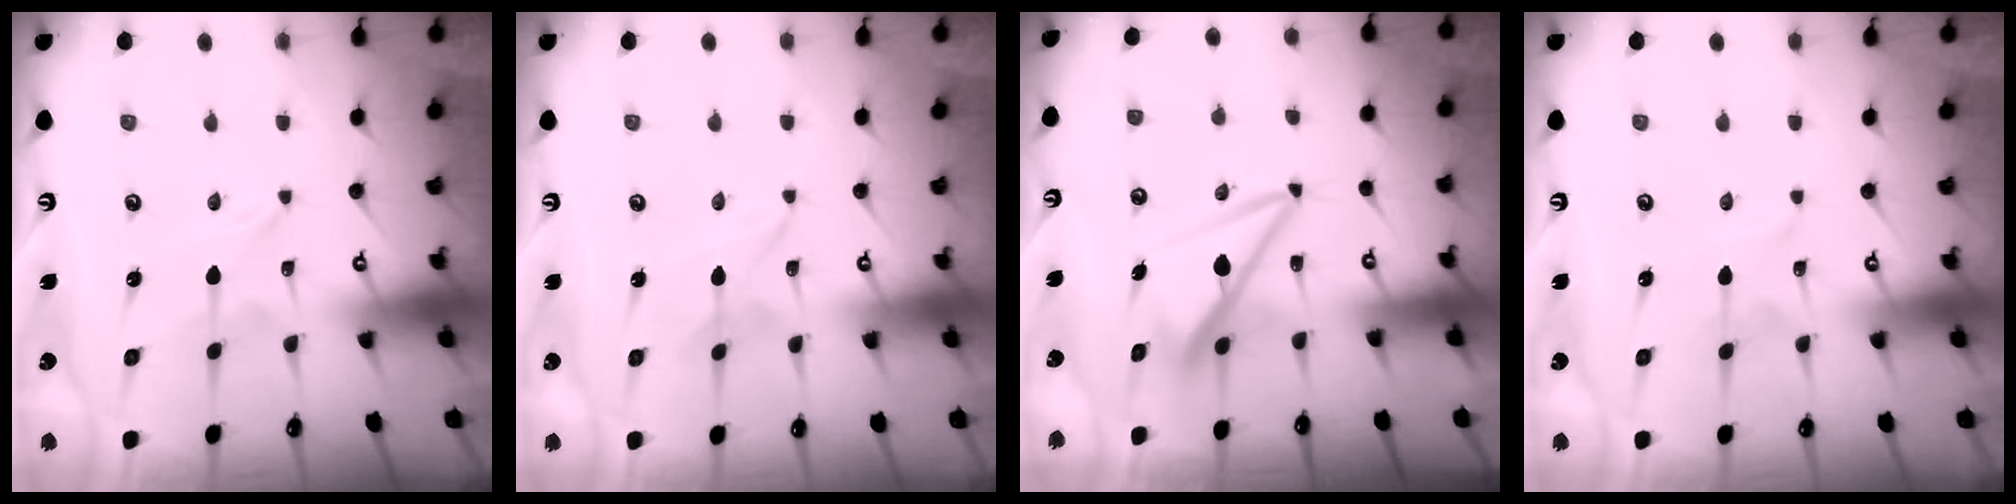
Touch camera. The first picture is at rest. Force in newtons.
{"total": 1.3, "press": 1.3, "slide": 0.1}
{"total": 9.7, "press": 9.6, "slide": 1.1}
{"total": 0.7, "press": 0.7, "slide": 0.1}